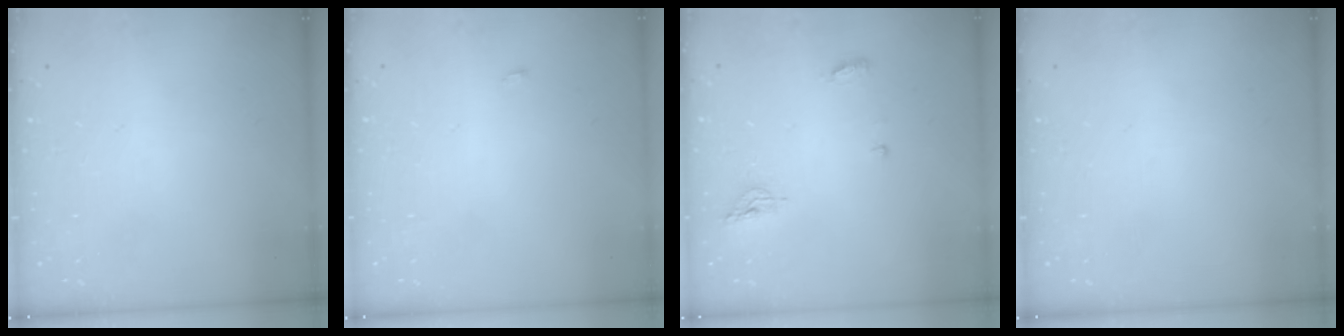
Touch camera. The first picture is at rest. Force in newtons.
{"total": 6.7, "press": 2.2, "slide": 6.3}
{"total": 9.0, "press": 5.9, "slide": 6.9}
{"total": 0.0}